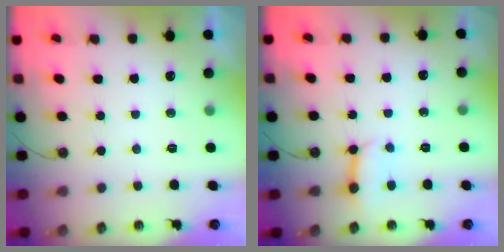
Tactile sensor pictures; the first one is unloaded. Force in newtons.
{"total": 5.0, "press": 4.9, "slide": 0.6}